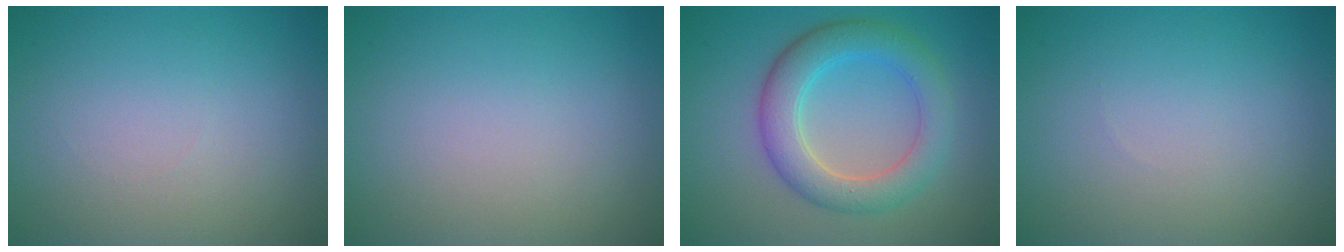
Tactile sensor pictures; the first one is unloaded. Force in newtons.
{"total": 0.0}
{"total": 5.3, "press": 5.2, "slide": 0.3}
{"total": 0.0}